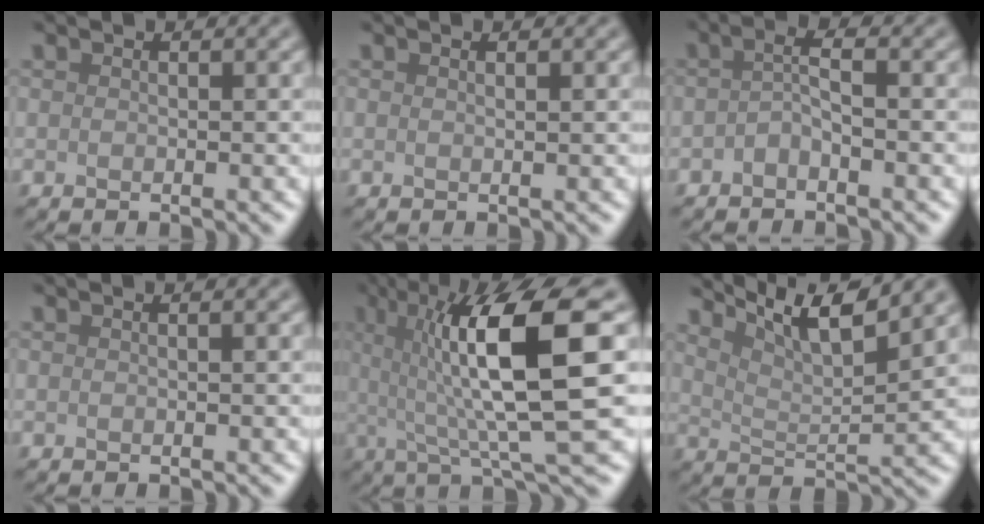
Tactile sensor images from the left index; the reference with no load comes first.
{"total": 0.8, "force": [0.3, 0.3, 0.6], "torque": [-0.004, 0.001, -0.001]}
{"total": 1.7, "force": [-0.6, 0.4, 1.5], "torque": [-0.030, 0.004, -0.017]}
{"total": 0.7, "force": [0.2, 0.2, 0.7], "torque": [-0.008, 0.005, -0.001]}
{"total": 11.6, "force": [1.9, 2.3, 11.2], "torque": [-0.166, 0.004, 0.036]}
{"total": 6.7, "force": [5.1, 1.4, 4.1], "torque": [-0.070, 0.014, 0.070]}